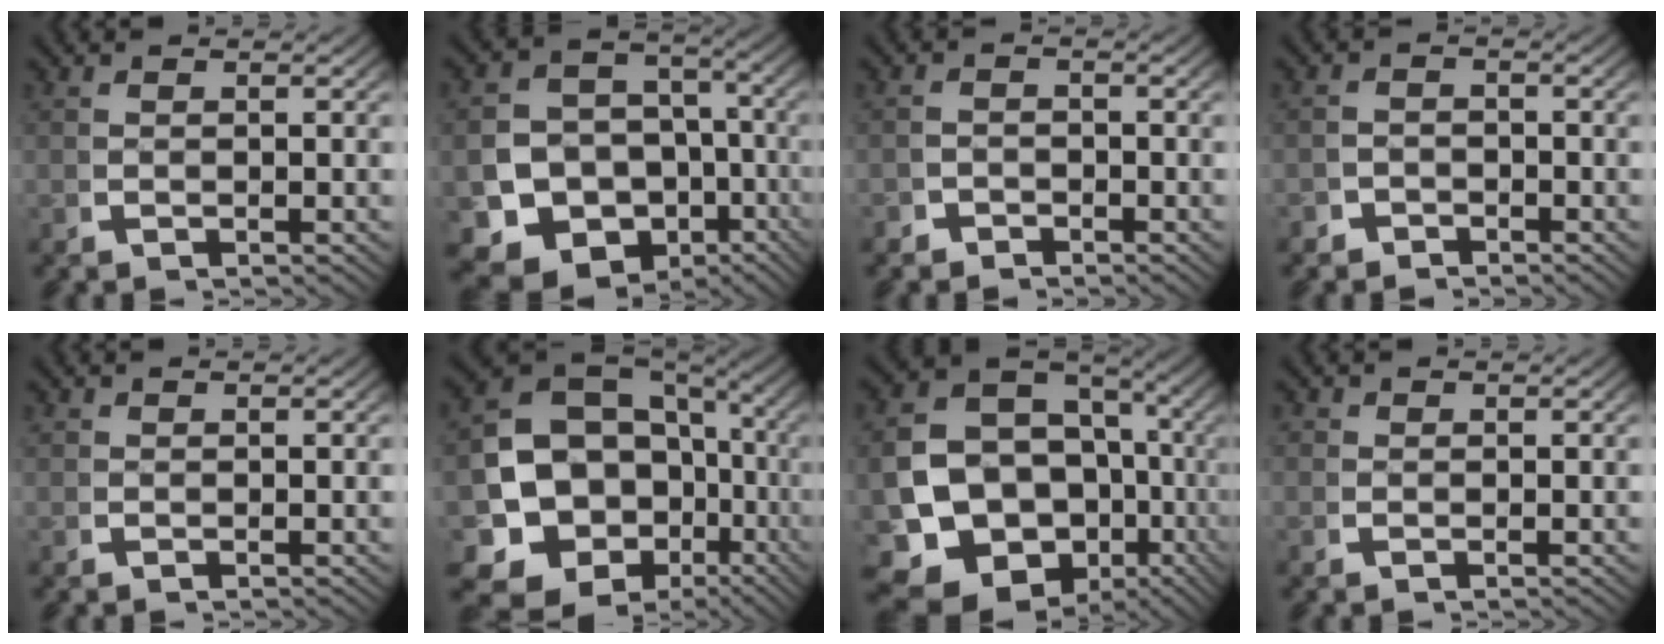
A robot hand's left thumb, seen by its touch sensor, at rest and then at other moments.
{"total": 18.4, "force": [-7.5, 14.8, 7.9], "torque": [-0.193, -0.103, -0.101]}
{"total": 2.0, "force": [-1.7, 0.9, 0.0], "torque": [0.003, -0.014, -0.030]}
{"total": 2.3, "force": [-2.0, 1.0, 0.0], "torque": [0.003, -0.014, -0.034]}
{"total": 0.6, "force": [0.4, 0.4, 0.1], "torque": [-0.006, -0.007, 0.012]}
{"total": 17.5, "force": [-4.9, 13.3, 10.3], "torque": [-0.222, -0.079, -0.058]}
{"total": 20.0, "force": [-4.4, 15.8, 11.5], "torque": [-0.270, -0.099, -0.050]}
{"total": 1.0, "force": [0.3, 1.0, 0.2], "torque": [-0.007, -0.008, 0.005]}